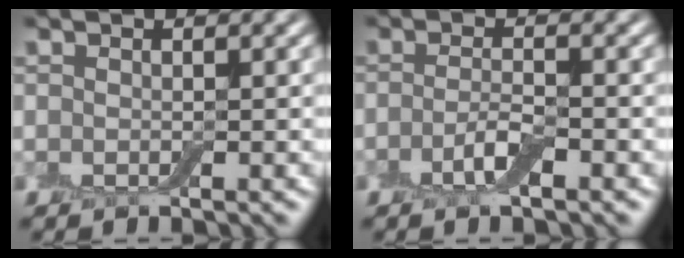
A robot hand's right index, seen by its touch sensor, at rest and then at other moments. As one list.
[{"total": 2.2, "force": [-1.0, 0.5, 1.8], "torque": [-0.037, 0.003, -0.025]}]